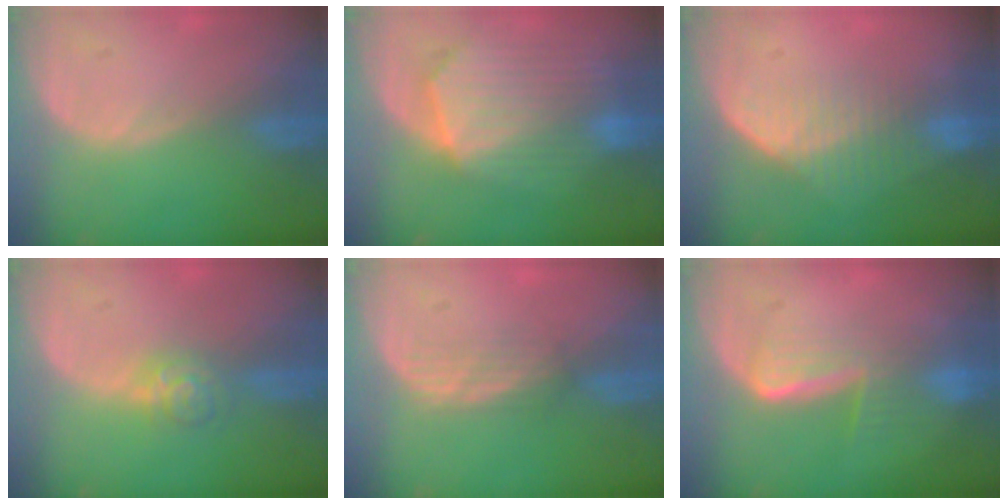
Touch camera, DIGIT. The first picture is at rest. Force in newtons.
{"total": 10.3, "press": 8.9, "slide": 5.3}
{"total": 7.1, "press": 5.9, "slide": 3.8}
{"total": 3.9, "press": 3.6, "slide": 1.3}
{"total": 2.9, "press": 2.6, "slide": 1.2}
{"total": 6.7, "press": 5.8, "slide": 3.4}